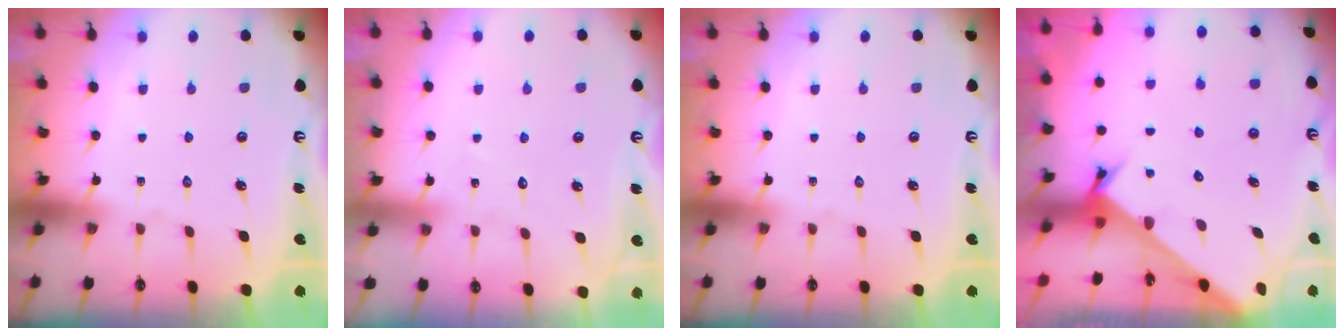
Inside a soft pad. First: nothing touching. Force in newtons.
{"total": 4.5, "press": 4.5, "slide": 0.4}
{"total": 0.0}
{"total": 2.6, "press": 2.6, "slide": 0.2}